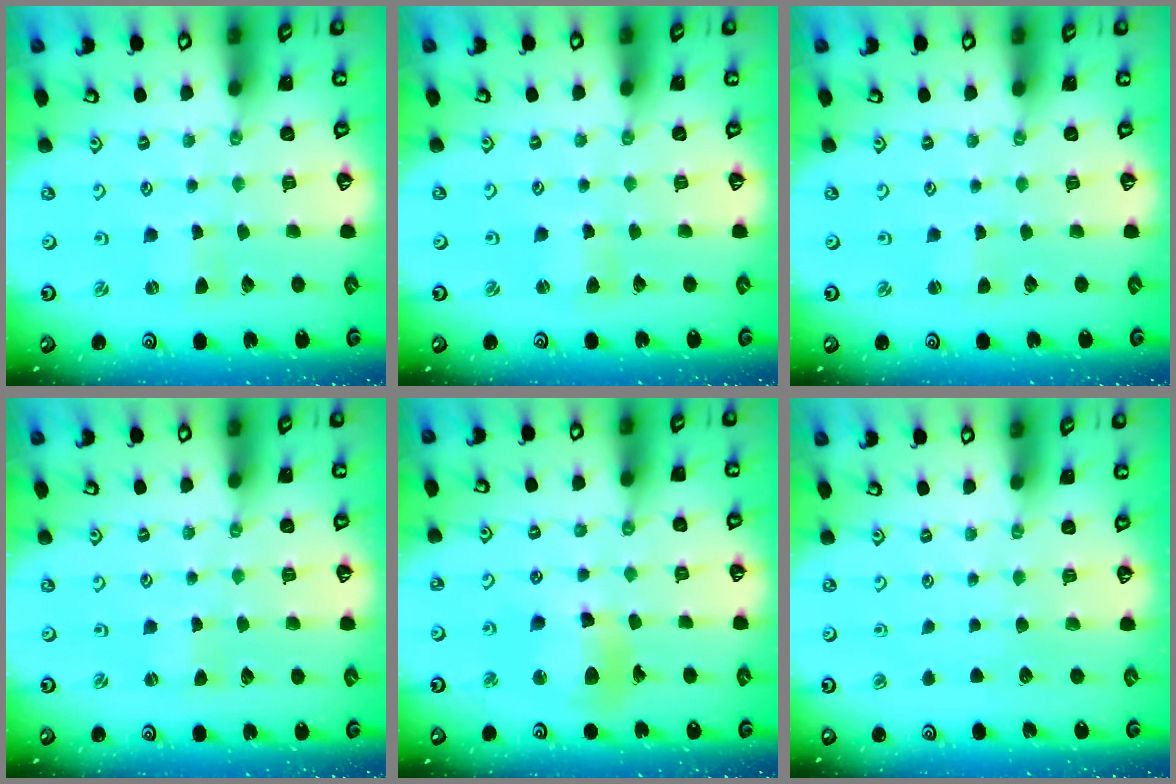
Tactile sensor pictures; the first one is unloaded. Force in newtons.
{"total": 2.2, "press": 2.2, "slide": 0.3}
{"total": 1.8, "press": 1.8, "slide": 0.3}
{"total": 0.6, "press": 0.6, "slide": 0.0}
{"total": 11.7, "press": 11.6, "slide": 1.4}
{"total": 0.0}